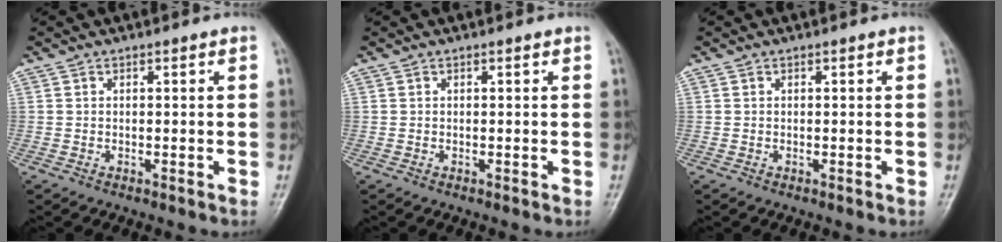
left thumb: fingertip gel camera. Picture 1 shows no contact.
{"total": 0.0}
{"total": 0.0}